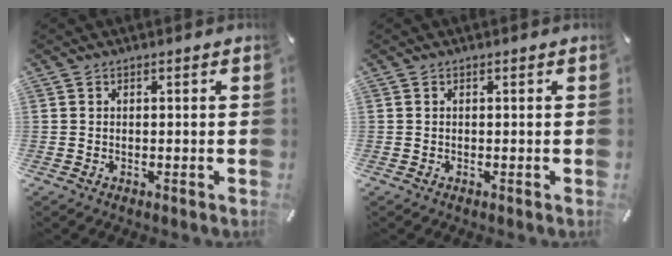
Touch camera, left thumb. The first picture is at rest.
{"total": 0.0}